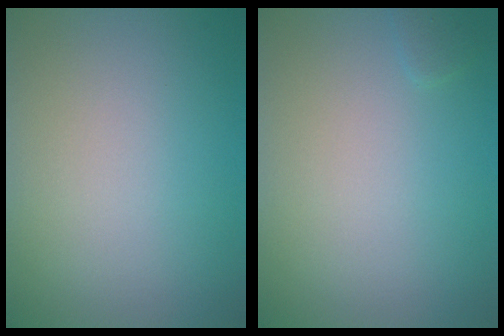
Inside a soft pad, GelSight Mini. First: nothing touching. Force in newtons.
{"total": 0.6, "press": 0.6, "slide": 0.0}